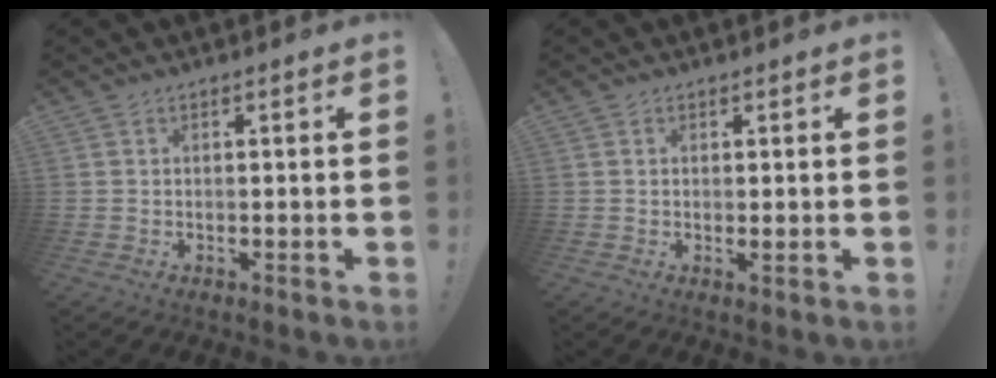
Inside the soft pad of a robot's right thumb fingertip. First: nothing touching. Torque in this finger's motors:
{"motor_torque": [-0.03, -0.13, -0.05, 0.19, -0.02]}